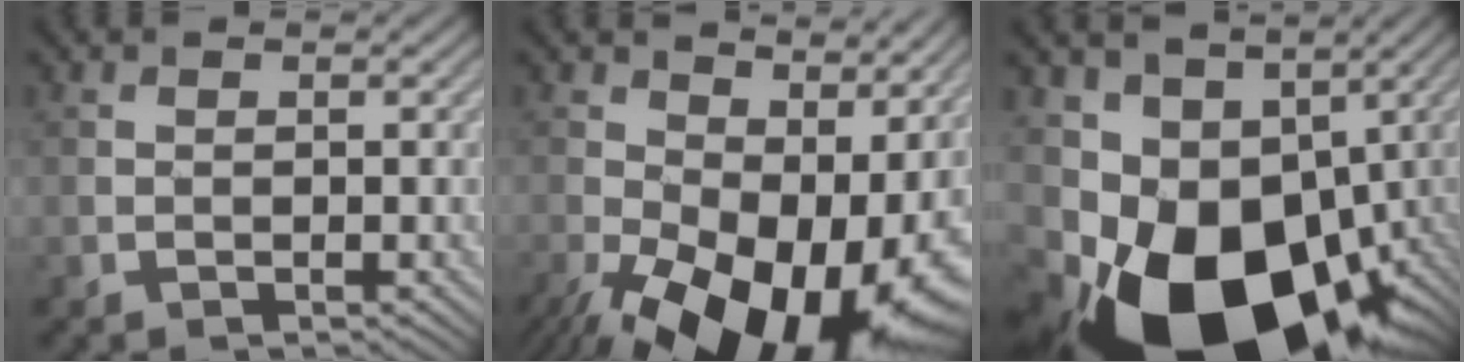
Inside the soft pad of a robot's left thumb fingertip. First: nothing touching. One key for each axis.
{"total": 16.9, "fx": -2.8, "fy": 10.1, "fz": 13.3, "tx": -0.231, "ty": -0.045, "tz": -0.013}
{"total": 17.2, "fx": -5.6, "fy": 11.0, "fz": 11.9, "tx": -0.228, "ty": -0.038, "tz": -0.072}